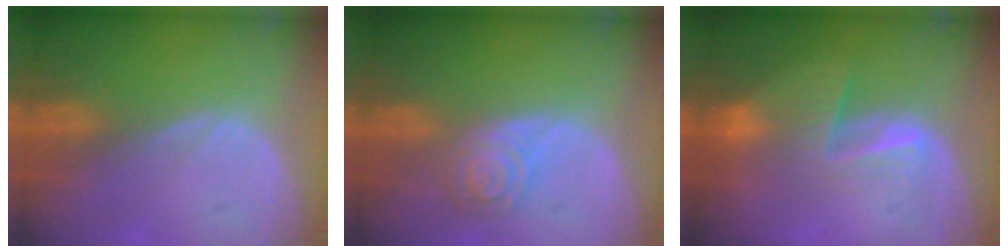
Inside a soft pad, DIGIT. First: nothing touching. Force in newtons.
{"total": 5.3, "press": 4.8, "slide": 2.3}
{"total": 7.4, "press": 6.7, "slide": 3.1}